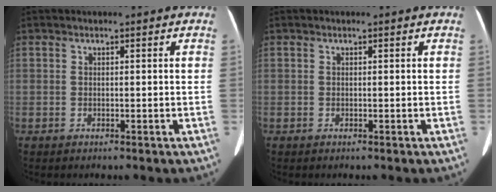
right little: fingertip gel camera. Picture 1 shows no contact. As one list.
[{"total": 0.0}]